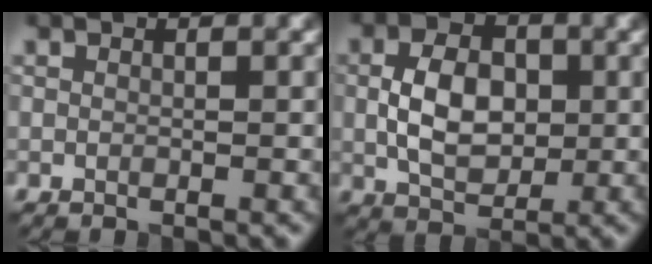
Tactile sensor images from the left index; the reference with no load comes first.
{"total": 5.3, "force": [0.2, 3.5, 4.0], "torque": [-0.078, 0.001, 0.002]}